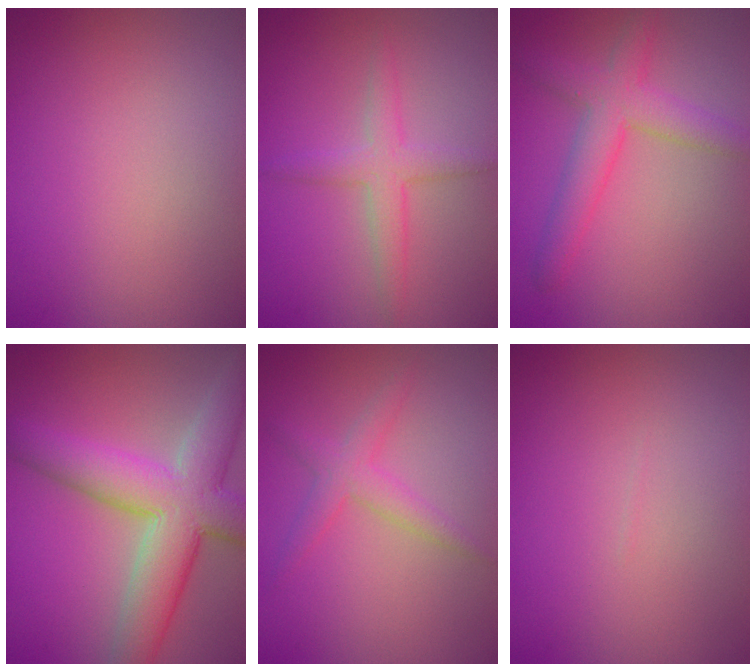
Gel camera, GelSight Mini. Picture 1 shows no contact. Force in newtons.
{"total": 2.8, "press": 2.8, "slide": 0.0}
{"total": 4.3, "press": 4.3, "slide": 0.1}
{"total": 9.0, "press": 9.0, "slide": 0.5}
{"total": 2.4, "press": 2.4, "slide": 0.1}
{"total": 0.0}